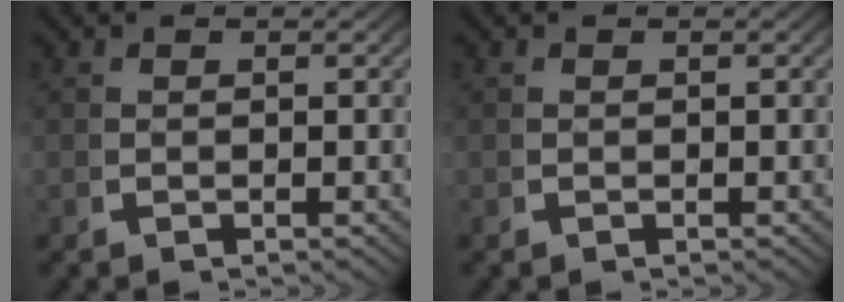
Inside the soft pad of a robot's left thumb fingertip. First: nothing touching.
{"total": 0.0}